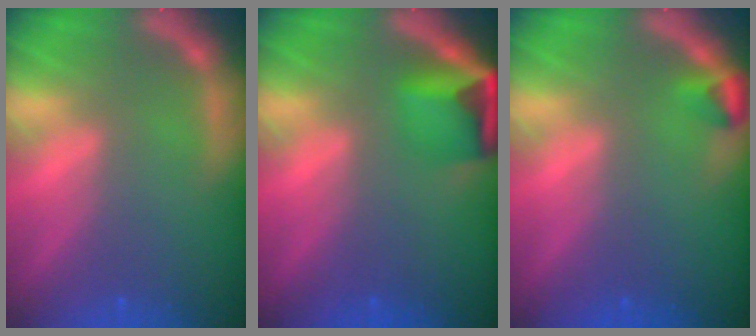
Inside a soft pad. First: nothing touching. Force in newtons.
{"total": 5.4}
{"total": 1.5}